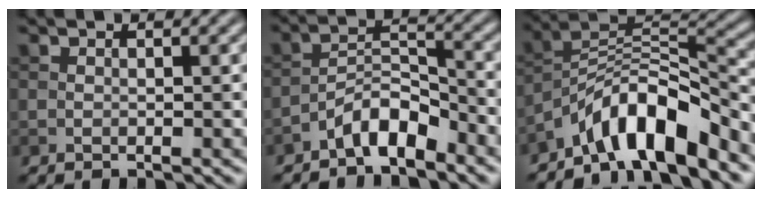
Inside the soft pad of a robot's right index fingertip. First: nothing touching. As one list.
[{"total": 4.4, "force": [-3.3, 1.4, 2.4], "torque": [-0.038, 0.015, -0.067]}, {"total": 8.3, "force": [-6.0, 2.2, 5.3], "torque": [-0.076, 0.009, -0.114]}]